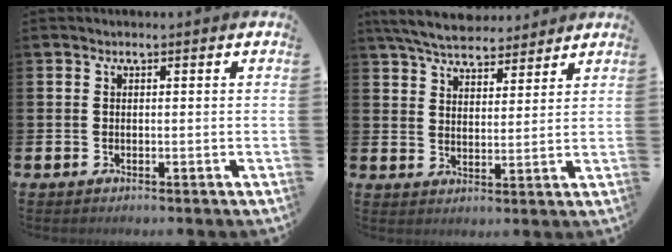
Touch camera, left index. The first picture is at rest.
{"total": 6.2, "force": [6.0, 1.4, 1.1], "torque": [-0.038, -0.025, 0.108]}